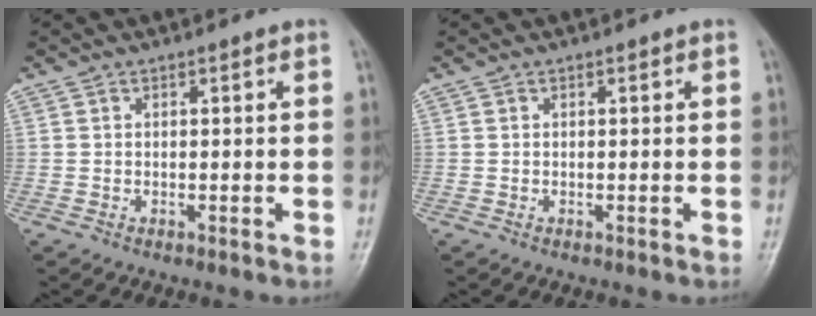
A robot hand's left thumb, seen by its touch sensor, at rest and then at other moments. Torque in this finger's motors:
{"motor_torque": [0.00, 0.00, -0.02, 0.00, 0.00]}